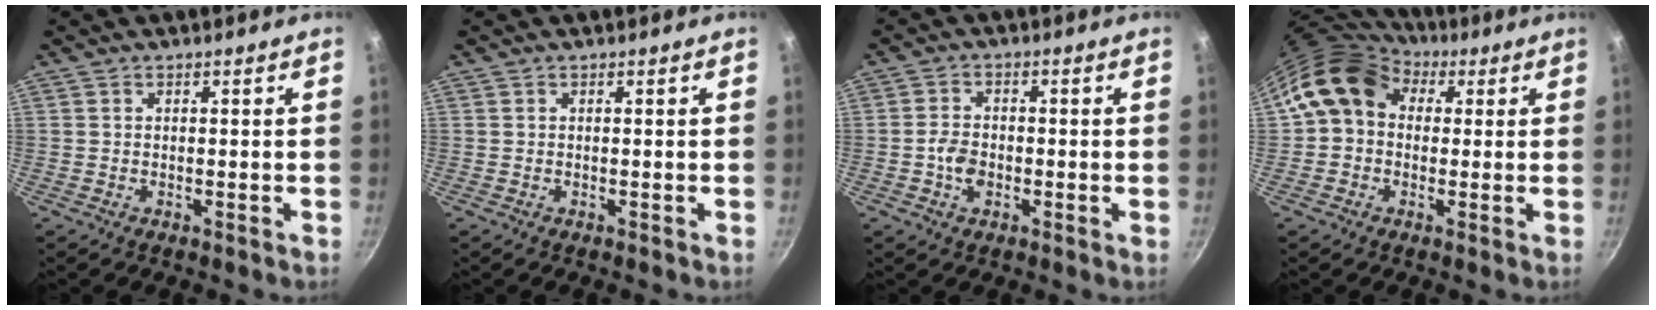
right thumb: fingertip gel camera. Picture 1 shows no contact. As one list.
[{"total": 0.0}, {"total": 4.0, "force": [-1.1, 2.7, 2.8], "torque": [-0.049, 0.014, -0.024]}, {"total": 11.9, "force": [2.8, 9.7, 6.4], "torque": [-0.088, 0.020, 0.029]}]